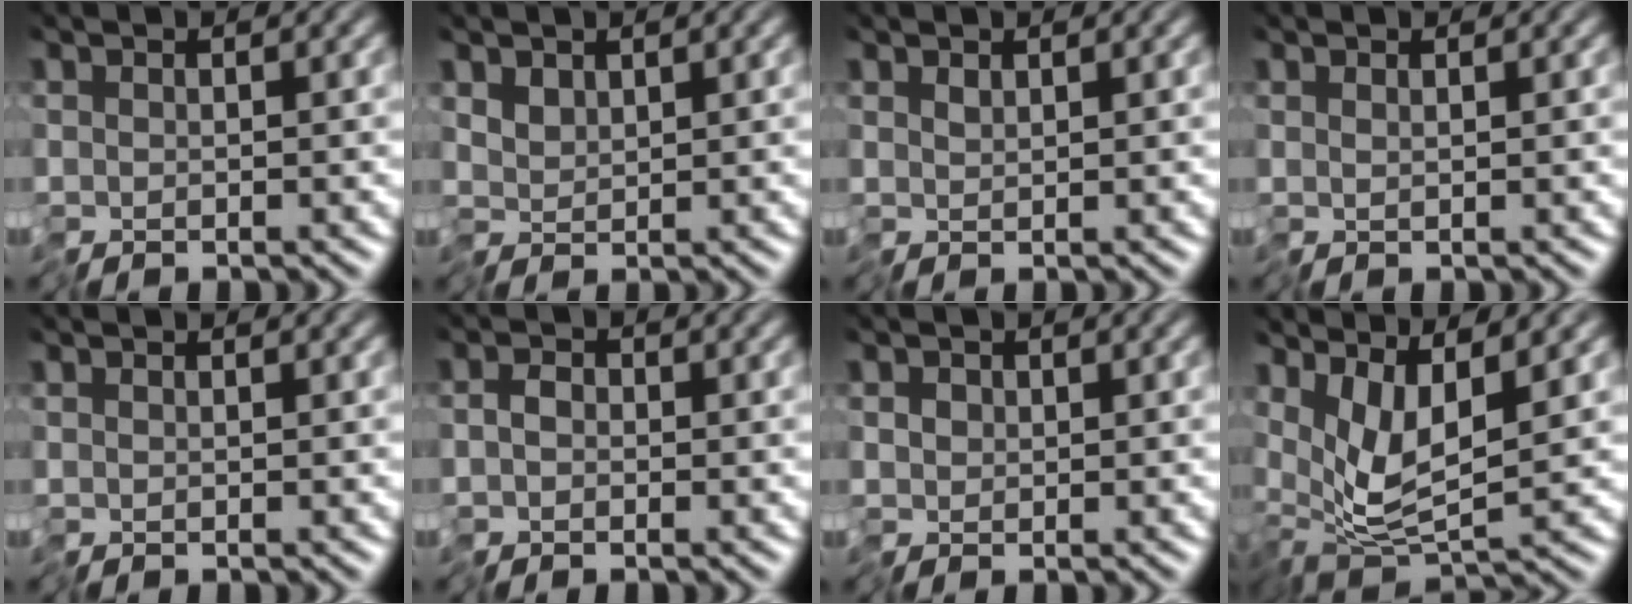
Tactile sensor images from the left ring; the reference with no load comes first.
{"total": 1.2, "force": [0.5, 0.7, 0.8], "torque": [-0.011, -0.002, 0.009]}
{"total": 0.7, "force": [0.6, 0.1, 0.5], "torque": [-0.009, 0.001, 0.013]}
{"total": 0.5, "force": [0.4, -0.3, 0.2], "torque": [-0.001, 0.002, 0.010]}
{"total": 0.0}
{"total": 1.1, "force": [-0.8, 0.6, 0.5], "torque": [0.001, 0.000, -0.021]}
{"total": 1.1, "force": [-0.1, 0.9, 0.6], "torque": [-0.011, 0.002, -0.005]}
{"total": 5.0, "force": [1.3, 1.3, 4.7], "torque": [-0.089, -0.007, 0.025]}